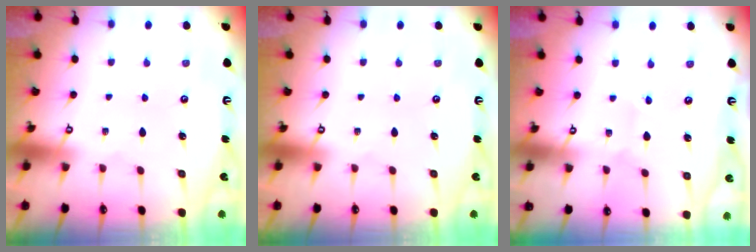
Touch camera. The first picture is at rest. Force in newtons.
{"total": 0.0}
{"total": 2.5, "press": 2.4, "slide": 0.6}